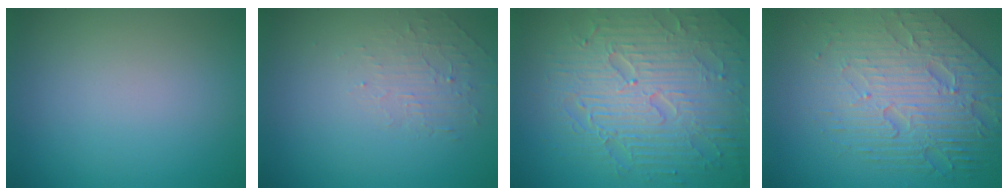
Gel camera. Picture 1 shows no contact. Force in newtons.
{"total": 1.8, "press": 0.5, "slide": 1.7}
{"total": 9.0, "press": 6.4, "slide": 6.3}
{"total": 8.4, "press": 5.7, "slide": 6.2}